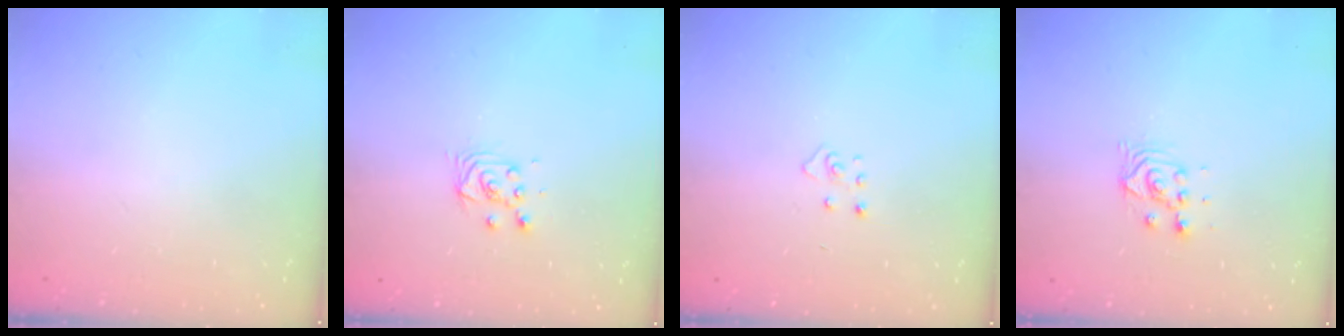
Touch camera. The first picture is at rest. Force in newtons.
{"total": 4.6, "press": 4.6, "slide": 0.5}
{"total": 3.7, "press": 3.6, "slide": 0.3}
{"total": 4.4, "press": 4.4, "slide": 0.2}